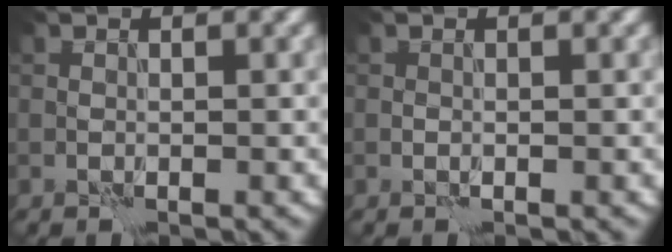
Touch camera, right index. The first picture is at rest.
{"total": 0.0}